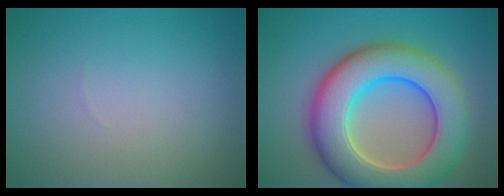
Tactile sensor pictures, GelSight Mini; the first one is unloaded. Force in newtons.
{"total": 11.1, "press": 11.1, "slide": 0.8}